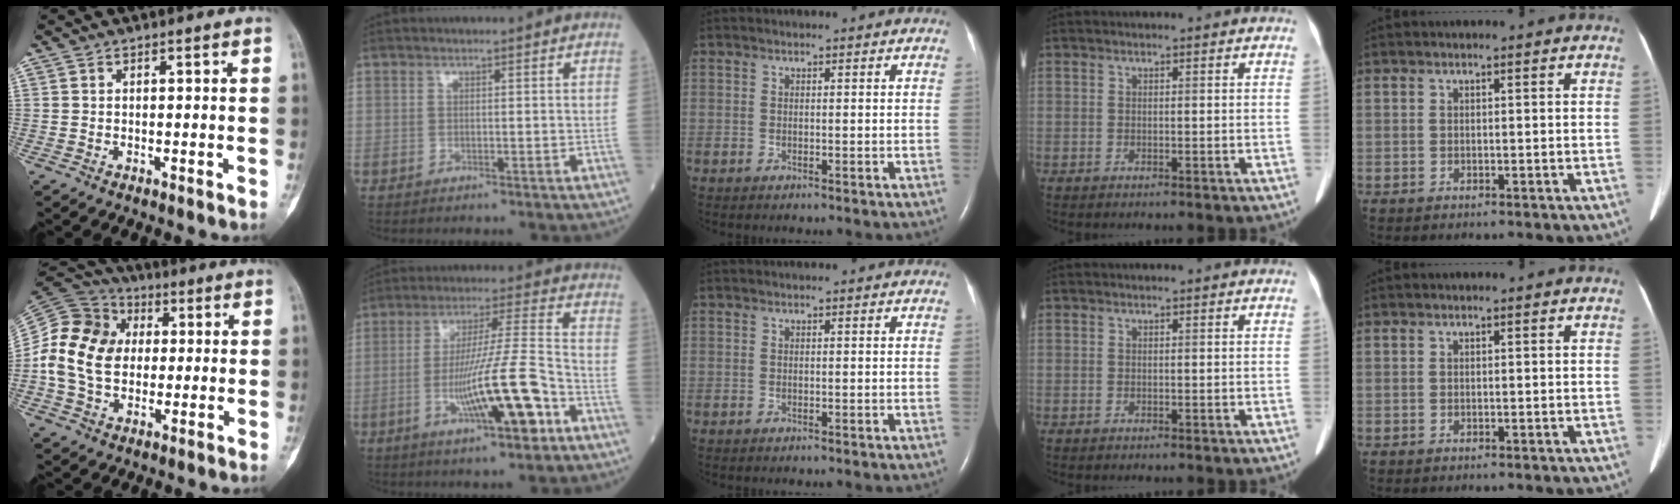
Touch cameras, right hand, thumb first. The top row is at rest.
{"thumb": {"total": 14.8, "force": [0.2, 11.5, 9.3], "torque": [-0.163, 0.024, -0.001]}, "index": {"total": 14.6, "force": [-5.4, 0.9, 13.5], "torque": [-0.242, -0.004, -0.086]}}